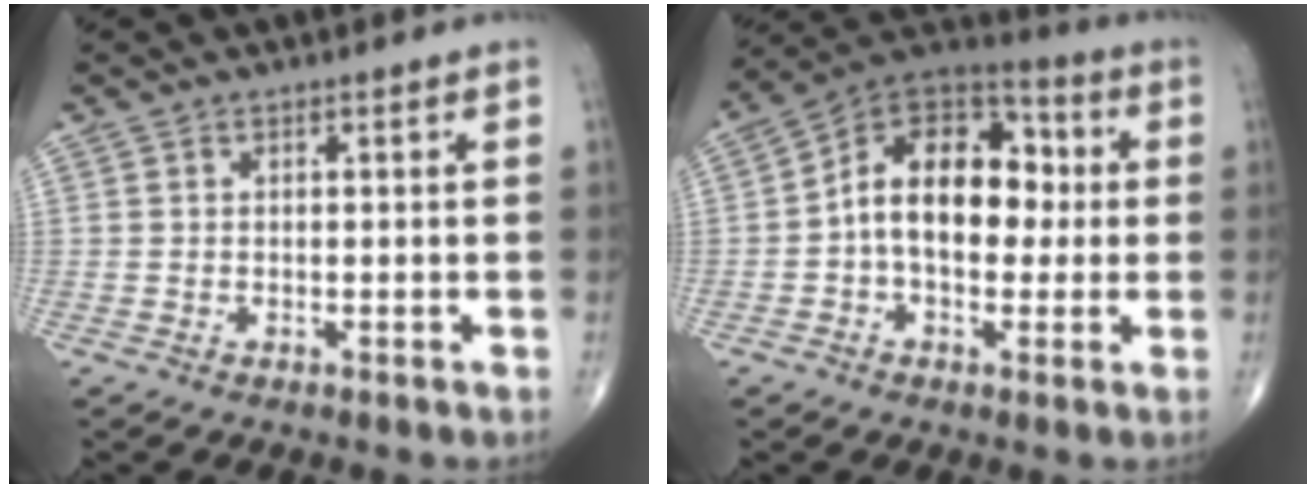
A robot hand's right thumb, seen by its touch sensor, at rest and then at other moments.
{"total": 16.4, "force": [0.4, 10.6, 12.5], "torque": [-0.159, 0.042, -0.004]}